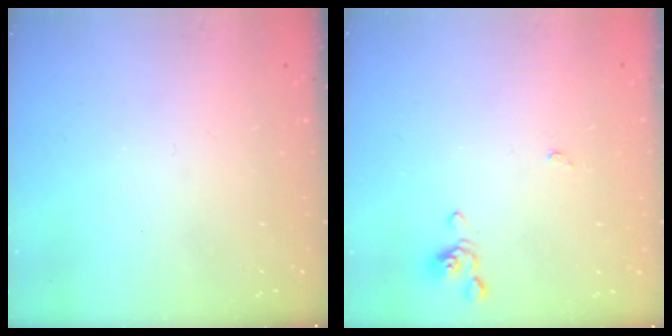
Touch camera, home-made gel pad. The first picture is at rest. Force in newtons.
{"total": 0.5, "press": 0.5, "slide": 0.3}